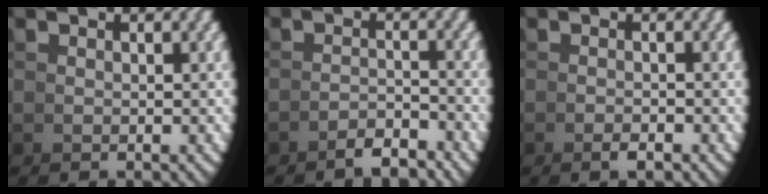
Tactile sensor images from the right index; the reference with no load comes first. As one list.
[{"total": 2.7, "force": [-2.6, -0.6, 0.7], "torque": [0.012, 0.009, -0.049]}, {"total": 1.1, "force": [-0.9, -0.6, 0.3], "torque": [0.006, 0.005, -0.017]}]